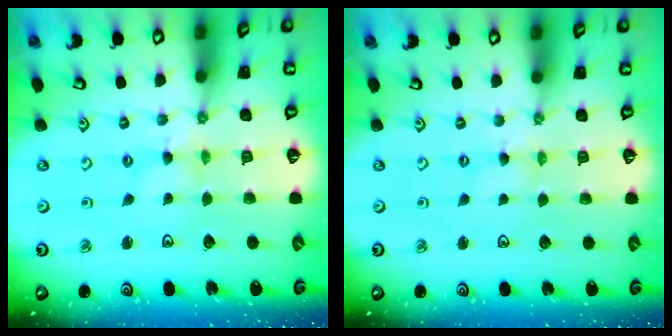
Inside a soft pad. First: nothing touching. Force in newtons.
{"total": 1.3, "press": 1.3, "slide": 0.3}